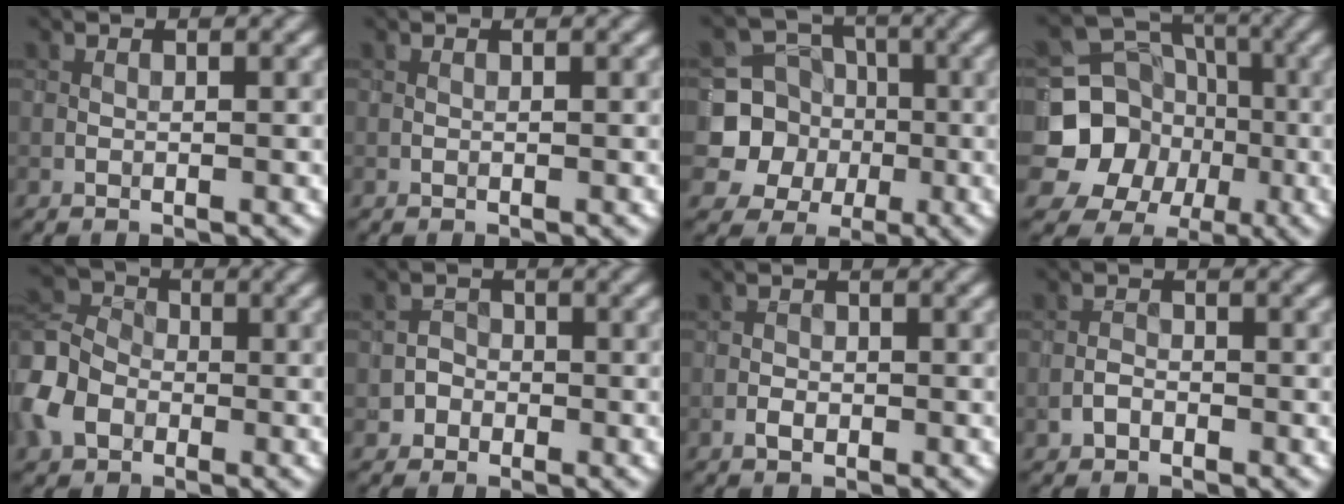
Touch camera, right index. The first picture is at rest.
{"total": 0.0}
{"total": 6.7, "force": [-1.0, 6.4, 1.8], "torque": [-0.028, -0.007, -0.046]}
{"total": 10.4, "force": [-1.7, 9.7, 3.2], "torque": [-0.060, -0.006, -0.054]}
{"total": 6.6, "force": [-2.8, 4.9, 3.4], "torque": [-0.082, 0.002, -0.078]}
{"total": 1.4, "force": [-0.4, 1.3, 0.0], "torque": [0.014, 0.006, -0.010]}
{"total": 0.9, "force": [-0.4, 0.6, 0.5], "torque": [-0.007, 0.002, -0.009]}
{"total": 1.0, "force": [-0.6, 0.7, 0.4], "torque": [-0.003, 0.004, -0.013]}